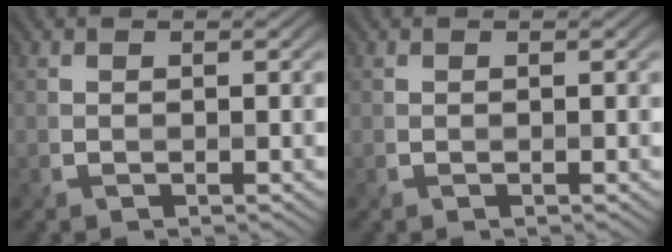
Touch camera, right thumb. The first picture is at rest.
{"total": 0.0}